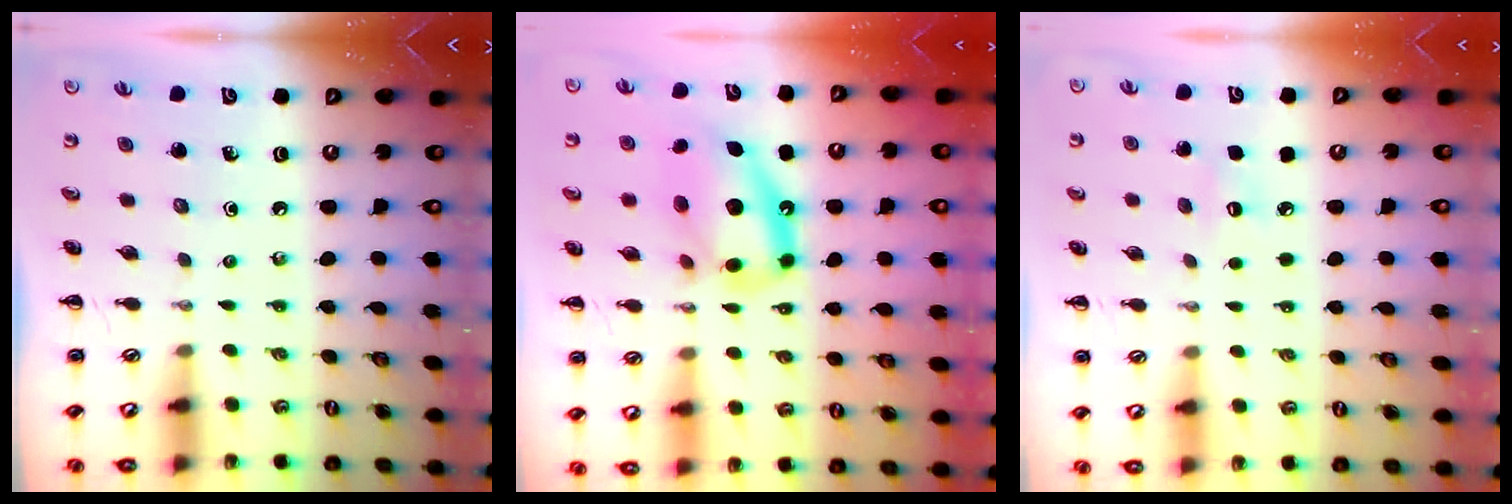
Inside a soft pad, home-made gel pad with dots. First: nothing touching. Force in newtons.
{"total": 13.5, "press": 13.1, "slide": 3.4}
{"total": 5.4, "press": 5.1, "slide": 1.5}